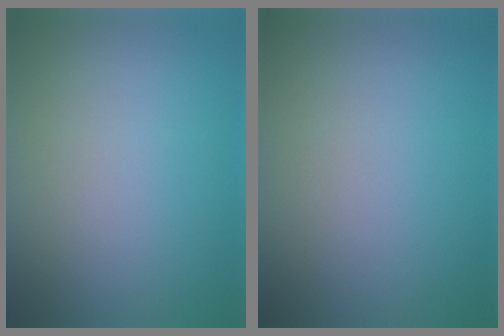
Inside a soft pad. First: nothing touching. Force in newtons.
{"total": 0.0}